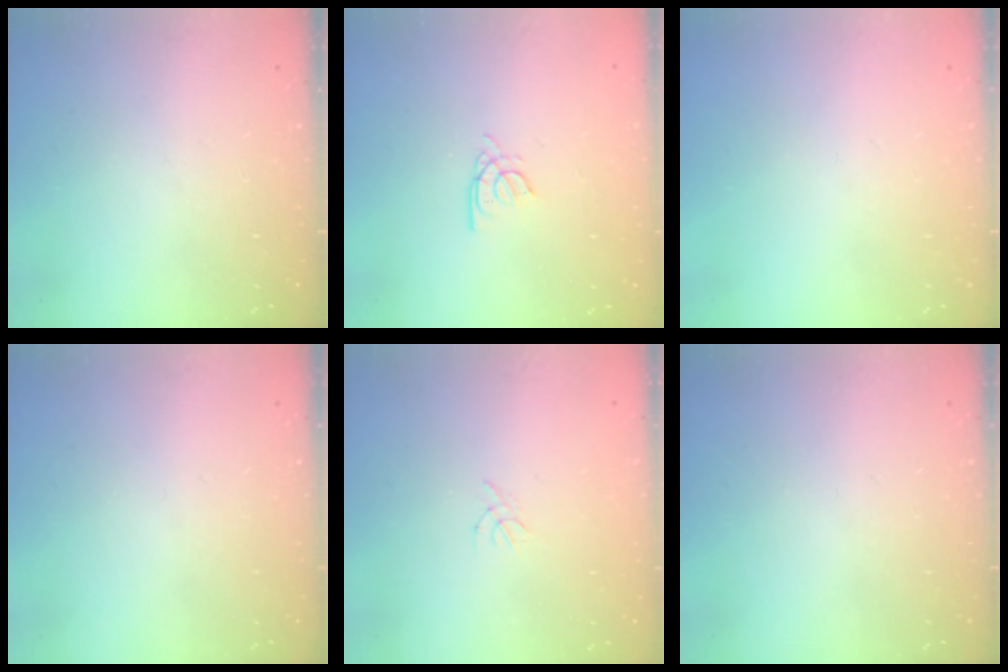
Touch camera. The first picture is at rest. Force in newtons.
{"total": 3.6, "press": 3.6, "slide": 0.4}
{"total": 0.0}
{"total": 0.0}
{"total": 1.3, "press": 1.2, "slide": 0.4}
{"total": 0.0}